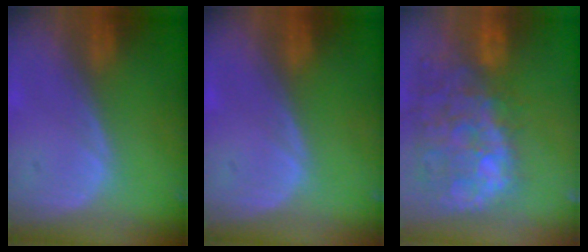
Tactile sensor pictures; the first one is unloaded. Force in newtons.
{"total": 0.0}
{"total": 14.4, "press": 11.7, "slide": 8.4}